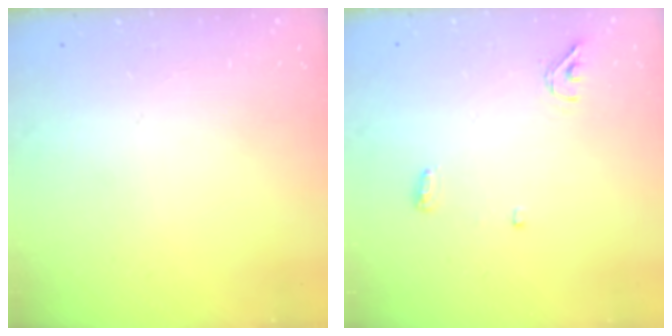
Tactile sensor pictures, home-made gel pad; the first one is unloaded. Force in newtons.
{"total": 6.3, "press": 5.0, "slide": 3.9}